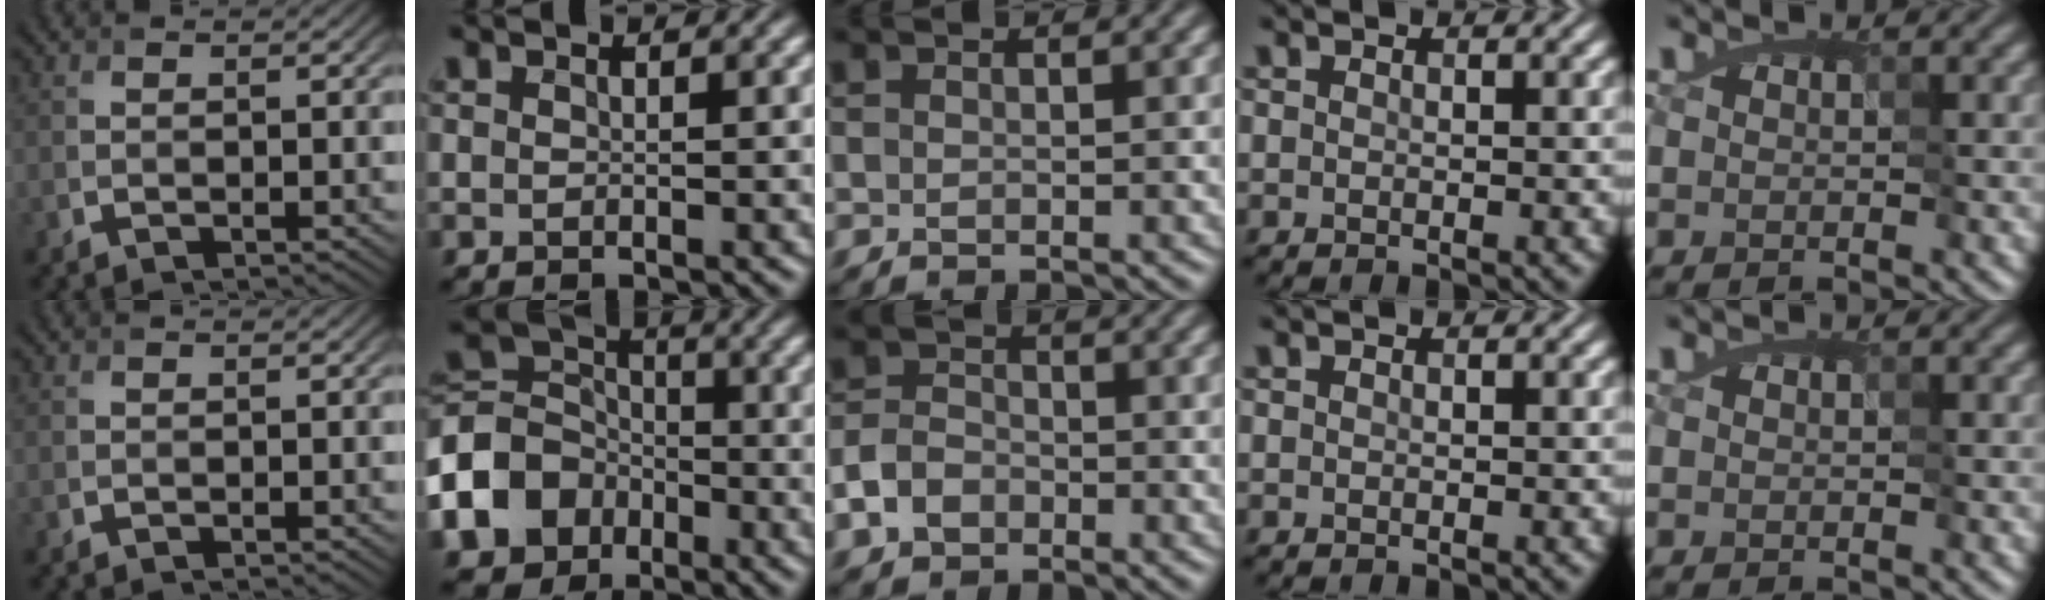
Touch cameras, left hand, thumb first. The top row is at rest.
{"index": {"total": 8.1, "force": [-3.5, 6.4, 3.5], "torque": [-0.080, 0.001, -0.083]}, "middle": {"total": 3.5, "force": [-2.0, 2.4, 1.5], "torque": [-0.035, 0.004, -0.046]}}